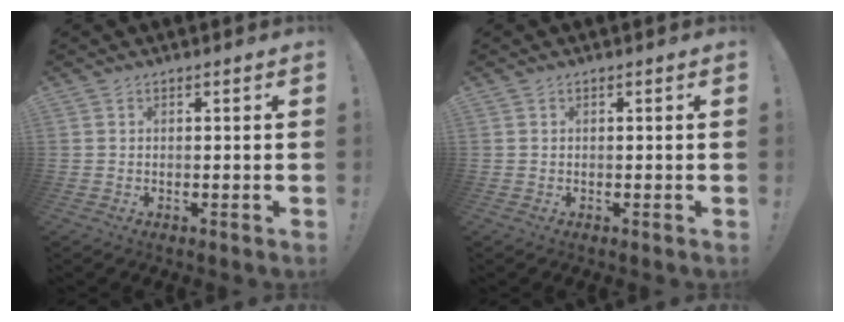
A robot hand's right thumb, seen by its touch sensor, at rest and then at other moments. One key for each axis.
{"total": 0.0}